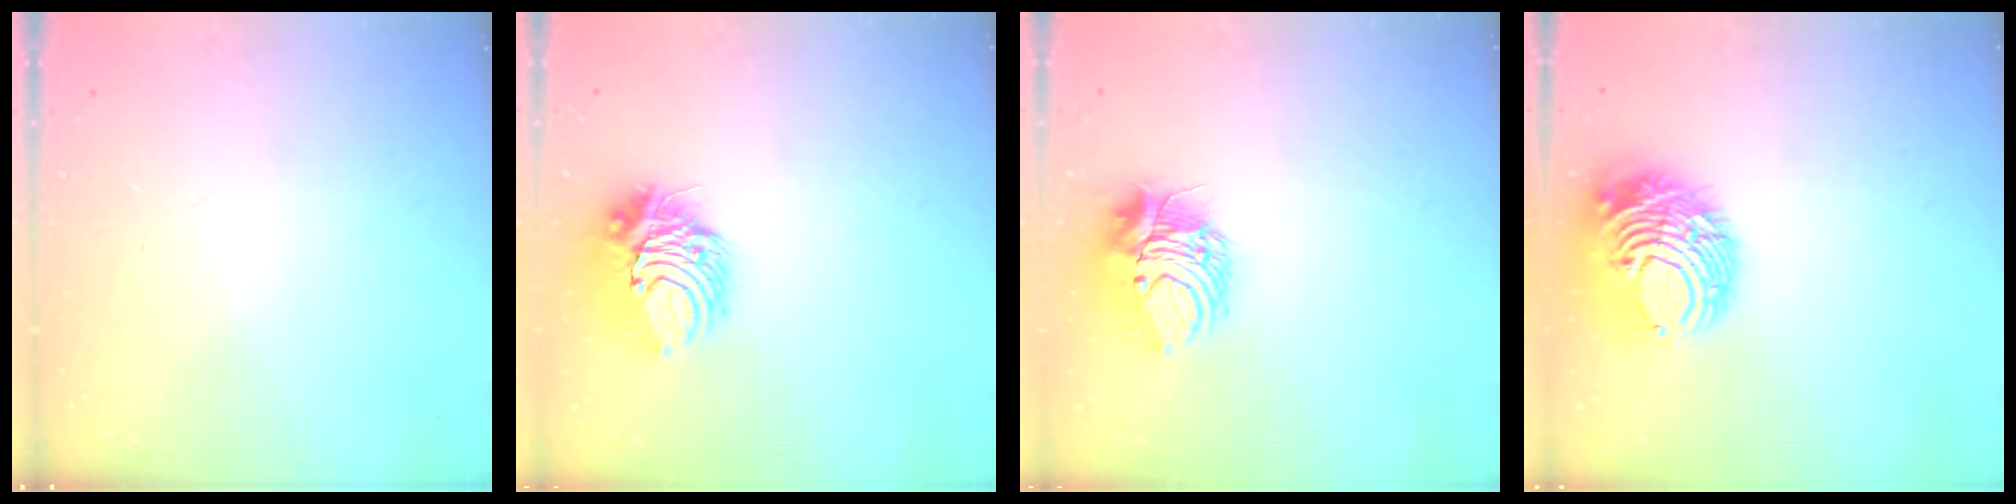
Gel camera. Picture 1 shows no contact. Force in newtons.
{"total": 10.0, "press": 10.0, "slide": 0.2}
{"total": 9.4, "press": 9.4, "slide": 0.5}
{"total": 12.9, "press": 12.8, "slide": 1.5}